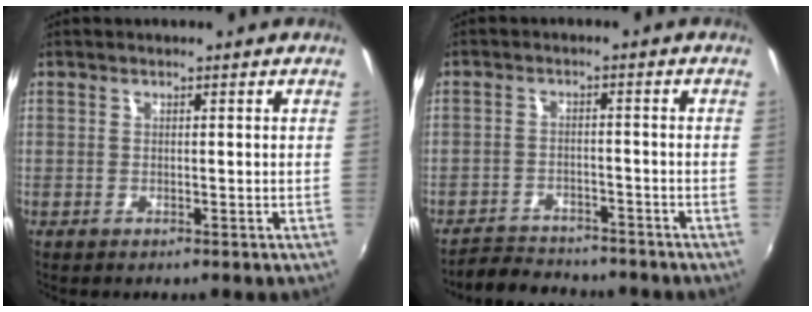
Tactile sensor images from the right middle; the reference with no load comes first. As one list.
[{"total": 8.6, "force": [-8.0, 2.5, 2.1], "torque": [-0.070, -0.002, -0.121]}]